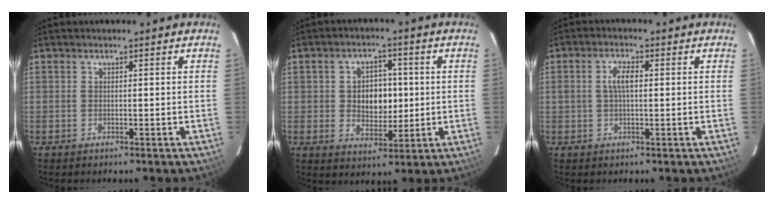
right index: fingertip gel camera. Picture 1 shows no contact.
{"total": 7.7, "force": [0.4, 5.7, 5.3], "torque": [-0.094, 0.009, 0.016]}
{"total": 3.6, "force": [0.4, 1.4, 3.3], "torque": [-0.065, 0.007, 0.007]}